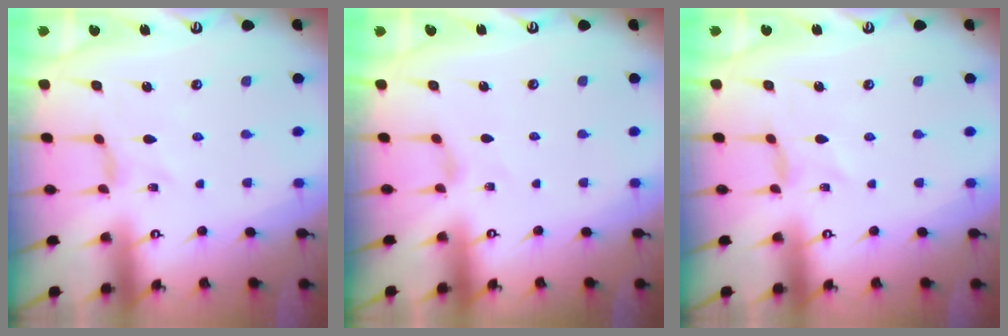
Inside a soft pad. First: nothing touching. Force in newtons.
{"total": 0.6, "press": 0.6, "slide": 0.2}
{"total": 0.0}